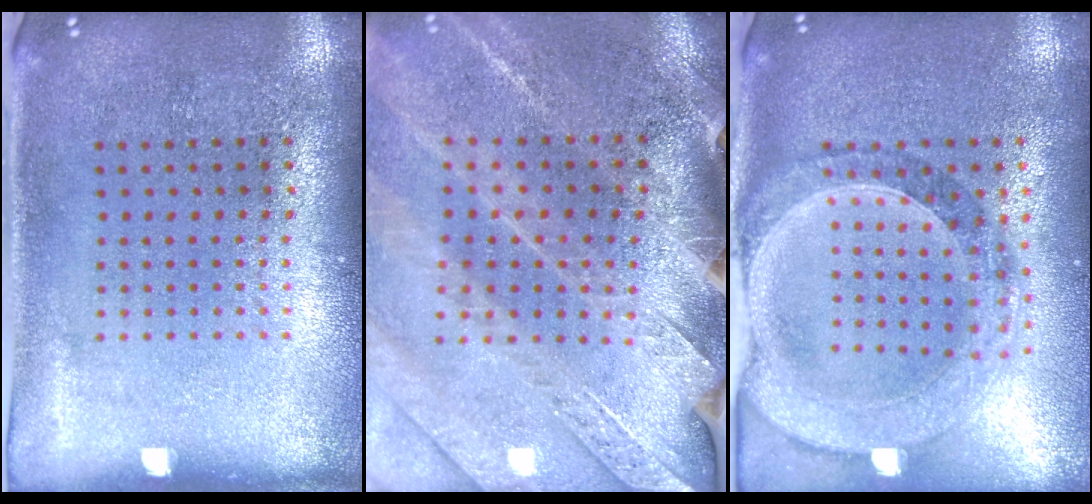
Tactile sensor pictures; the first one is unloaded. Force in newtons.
{"total": 2.9, "press": 2.9, "slide": 0.4}
{"total": 1.5, "press": 1.5, "slide": 0.3}